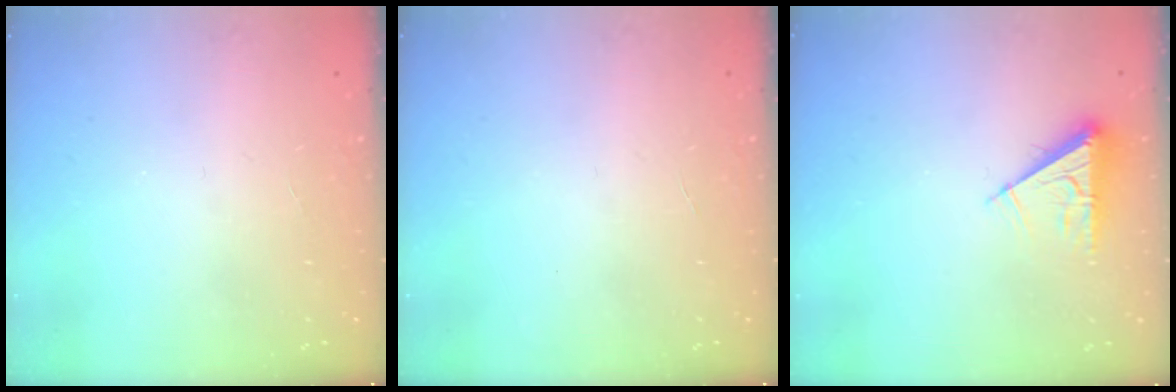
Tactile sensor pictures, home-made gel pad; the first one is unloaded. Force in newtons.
{"total": 0.0}
{"total": 6.1, "press": 6.0, "slide": 1.0}